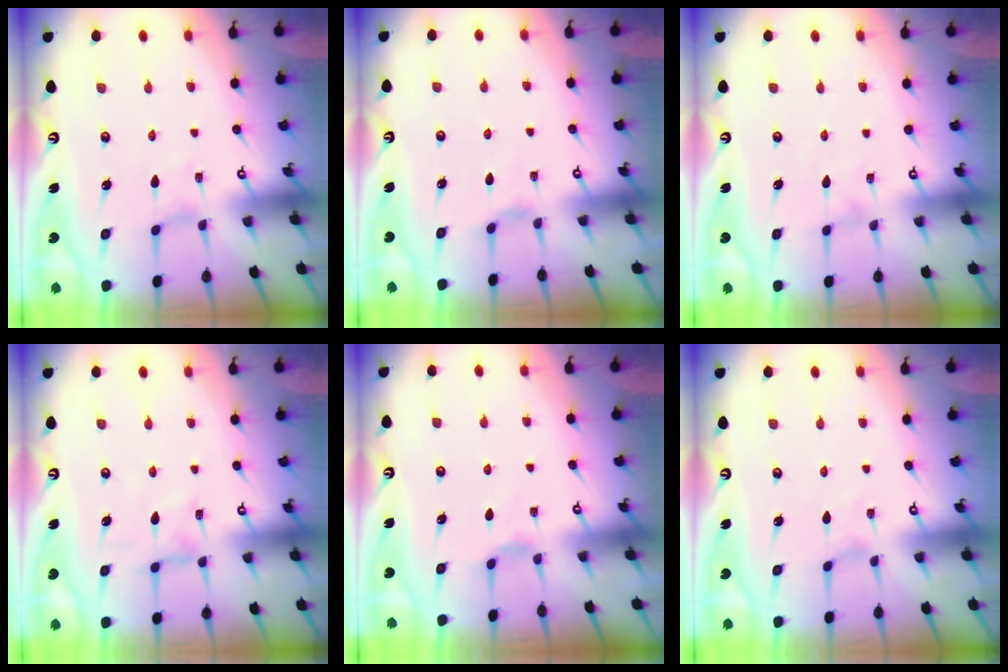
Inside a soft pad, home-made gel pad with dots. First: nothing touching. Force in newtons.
{"total": 0.7, "press": 0.6, "slide": 0.3}
{"total": 0.0}
{"total": 0.0}
{"total": 1.9, "press": 1.8, "slide": 0.4}
{"total": 0.0}